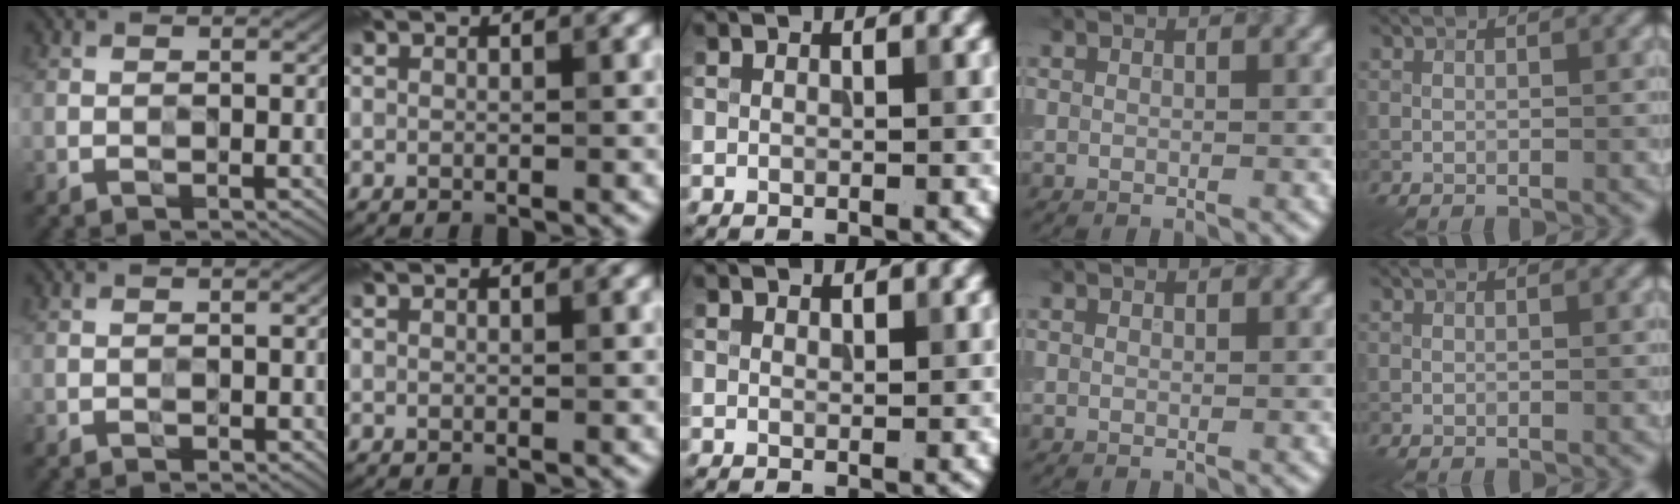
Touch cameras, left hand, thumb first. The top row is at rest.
{"thumb": {"total": 1.1, "force": [-0.5, 0.7, 0.8], "torque": [-0.007, 0.002, -0.005]}, "middle": {"total": 0.7, "force": [0.6, 0.2, 0.1], "torque": [0.000, 0.000, 0.013]}}